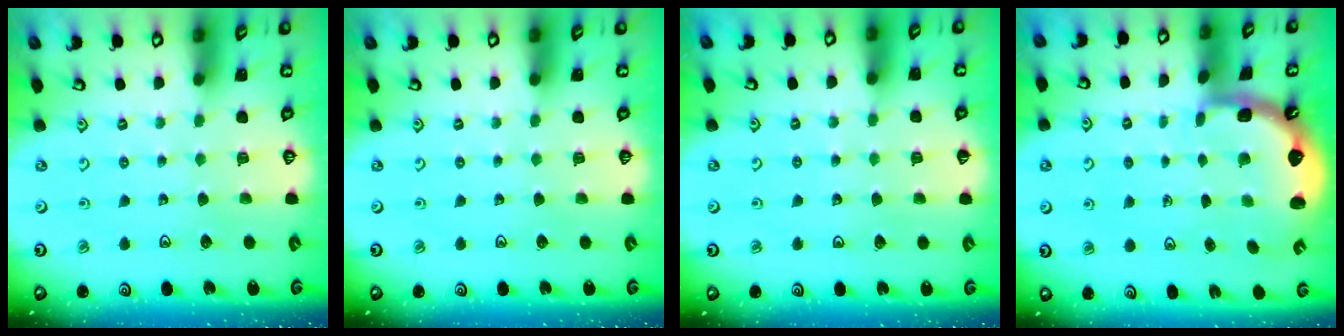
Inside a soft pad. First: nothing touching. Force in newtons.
{"total": 0.0}
{"total": 2.1, "press": 2.1, "slide": 0.2}
{"total": 2.5, "press": 1.2, "slide": 2.2}